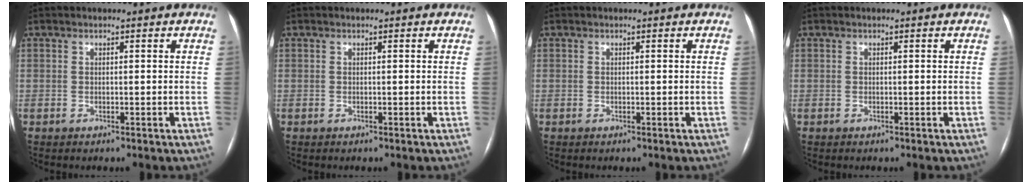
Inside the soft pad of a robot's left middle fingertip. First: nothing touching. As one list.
[{"total": 0.0}, {"total": 0.0}, {"total": 0.0}]